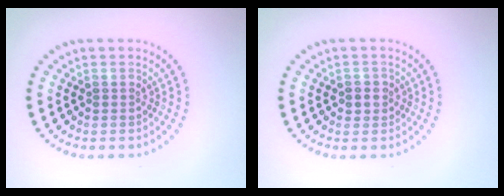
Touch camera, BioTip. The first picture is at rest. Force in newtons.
{"total": 1.2, "press": 1.1, "slide": 0.4}